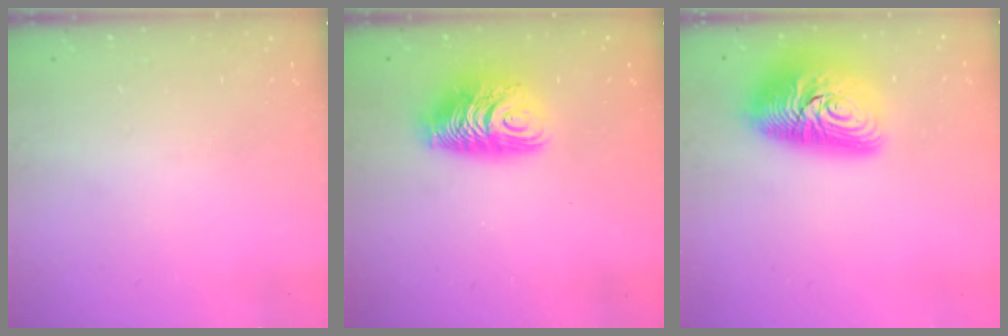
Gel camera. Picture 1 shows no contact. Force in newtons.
{"total": 10.7, "press": 10.7, "slide": 0.9}
{"total": 17.1, "press": 17.1, "slide": 1.1}